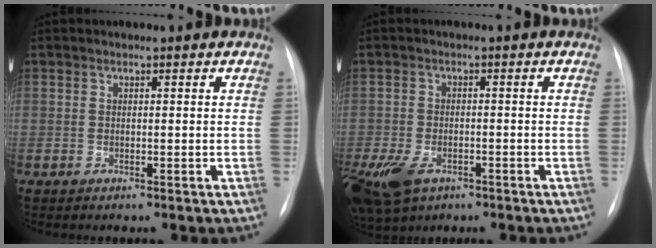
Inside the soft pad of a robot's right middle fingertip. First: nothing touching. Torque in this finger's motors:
{"motor_torque": [0.99, -1.15, 0.40, 0.14]}